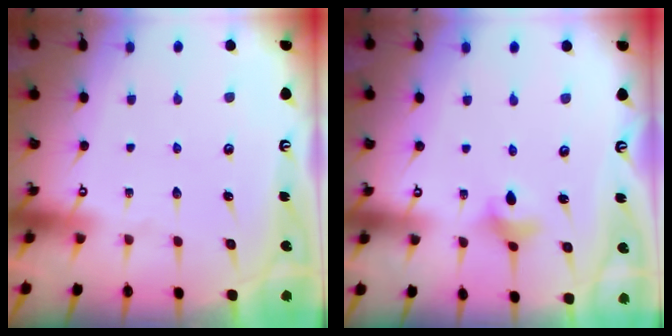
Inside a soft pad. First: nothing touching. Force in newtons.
{"total": 3.7, "press": 3.7, "slide": 0.5}